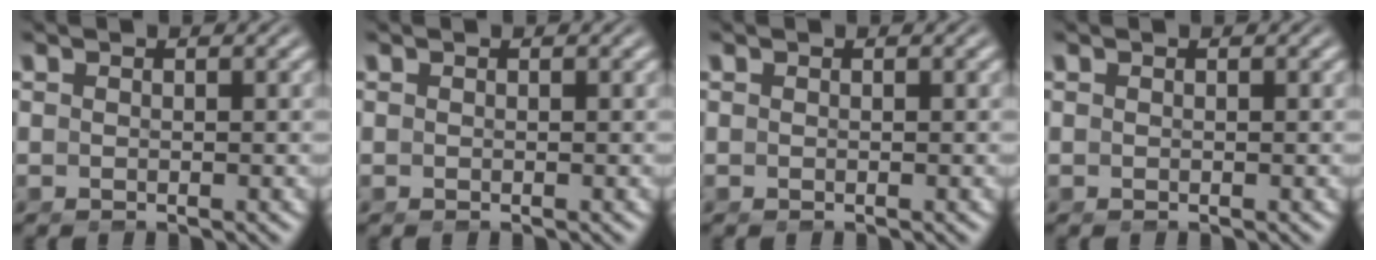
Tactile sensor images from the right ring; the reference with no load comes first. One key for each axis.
{"total": 0.0}
{"total": 0.0}
{"total": 0.0}